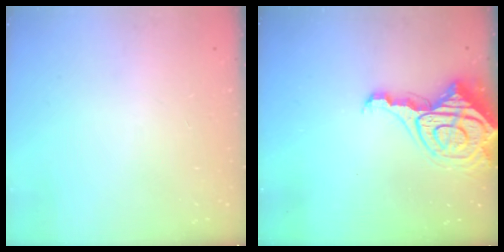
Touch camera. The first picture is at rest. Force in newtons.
{"total": 13.0, "press": 12.9, "slide": 1.4}